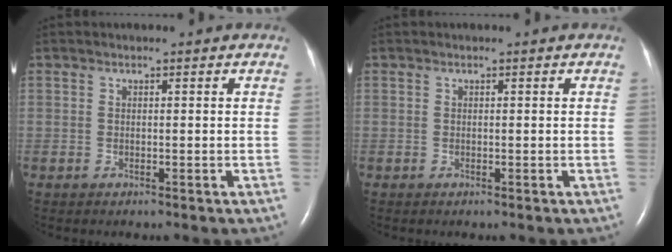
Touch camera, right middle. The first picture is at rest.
{"total": 0.0}